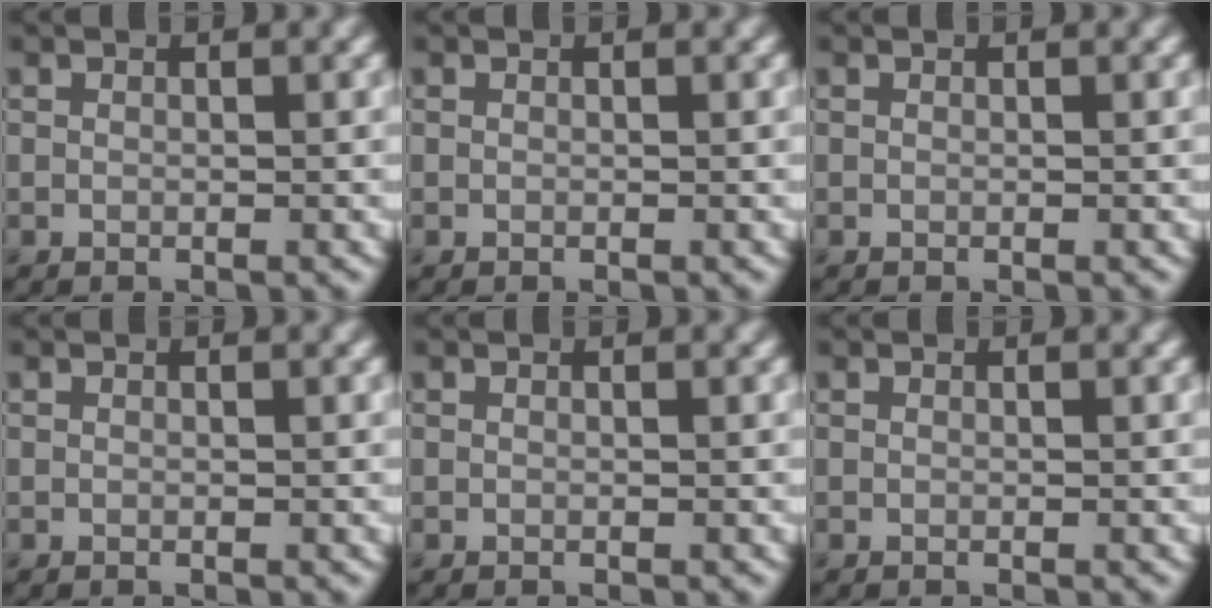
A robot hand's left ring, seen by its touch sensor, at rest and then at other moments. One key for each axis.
{"total": 0.0}
{"total": 0.0}
{"total": 0.0}
{"total": 0.0}
{"total": 0.0}